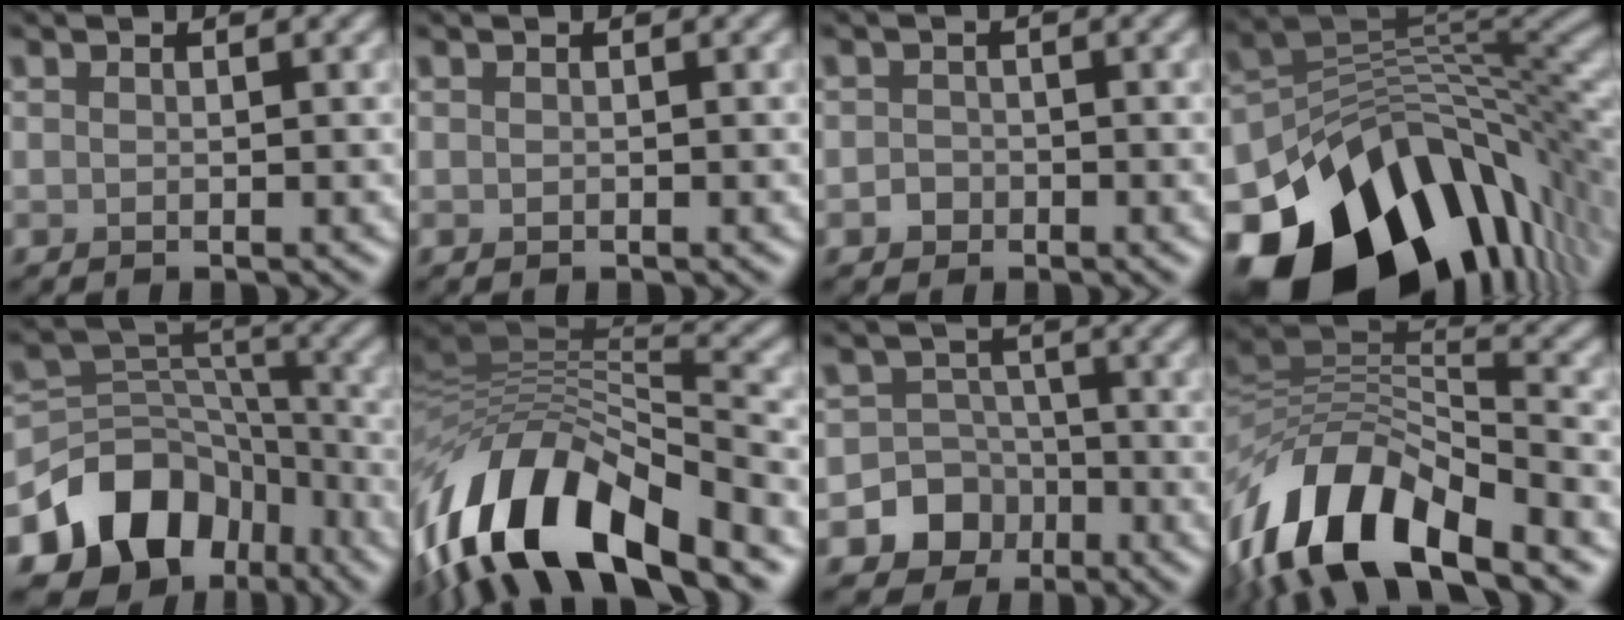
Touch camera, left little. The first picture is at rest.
{"total": 0.0}
{"total": 1.1, "force": [-0.5, 1.0, 0.3], "torque": [0.001, 0.000, -0.012]}
{"total": 16.9, "force": [-7.8, 10.9, 10.3], "torque": [-0.191, -0.022, -0.119]}
{"total": 10.8, "force": [-5.9, 7.9, 4.2], "torque": [-0.072, 0.002, -0.104]}
{"total": 13.5, "force": [-7.3, 4.8, 10.3], "torque": [-0.195, 0.015, -0.131]}
{"total": 6.8, "force": [-3.2, 6.0, 1.0], "torque": [0.003, -0.008, -0.080]}
{"total": 12.2, "force": [-6.3, 5.5, 8.9], "torque": [-0.163, 0.005, -0.124]}